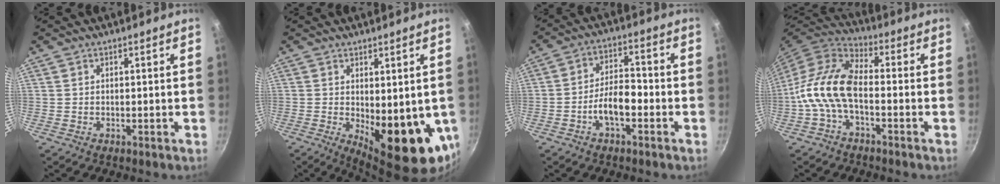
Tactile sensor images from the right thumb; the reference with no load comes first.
{"total": 13.8, "force": [-1.3, 5.7, 12.5], "torque": [-0.142, -0.025, -0.003]}
{"total": 7.5, "force": [-2.9, 3.6, 5.9], "torque": [-0.089, 0.040, -0.054]}
{"total": 12.2, "force": [-2.8, 6.4, 10.0], "torque": [-0.196, 0.041, -0.071]}